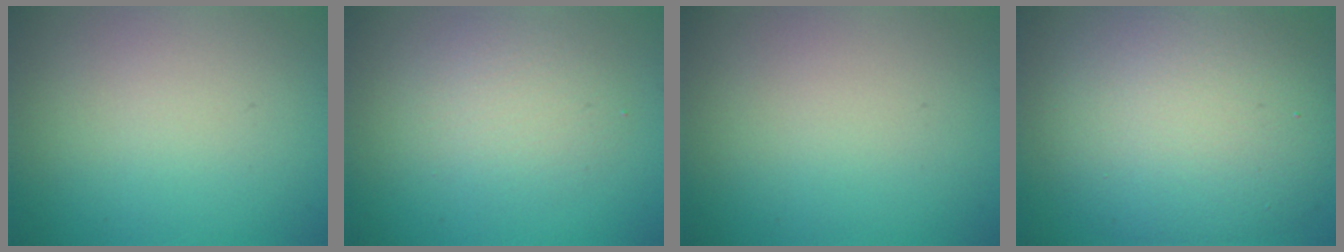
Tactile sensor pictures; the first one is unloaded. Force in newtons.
{"total": 2.6, "press": 2.6, "slide": 0.2}
{"total": 0.0}
{"total": 11.1, "press": 11.0, "slide": 1.2}